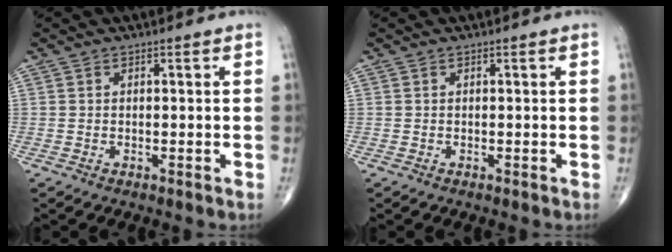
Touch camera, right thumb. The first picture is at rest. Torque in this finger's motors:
{"motor_torque": [-0.33, 0.07, -0.13, -0.05, -0.01]}